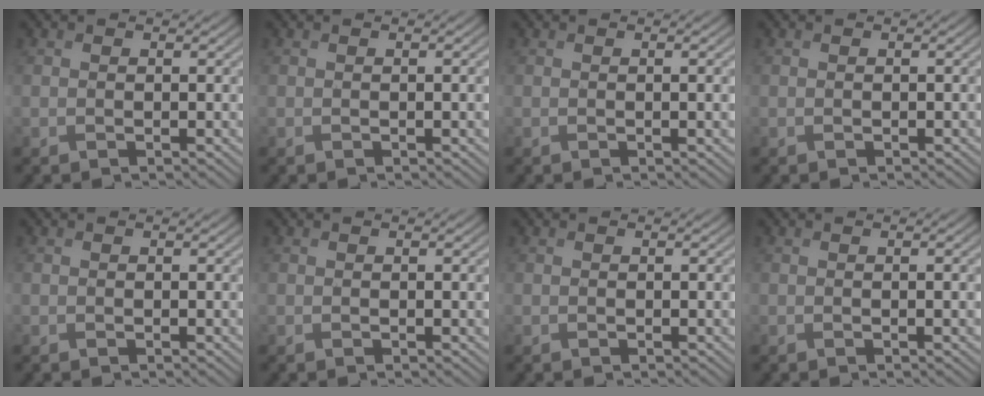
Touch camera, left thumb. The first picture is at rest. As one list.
[{"total": 1.8, "force": [-0.1, 0.3, 1.8], "torque": [-0.024, 0.002, -0.002]}, {"total": 2.7, "force": [0.0, 0.6, 2.6], "torque": [-0.035, 0.005, -0.001]}, {"total": 0.0}, {"total": 0.0}, {"total": 1.0, "force": [0.1, 0.1, 1.0], "torque": [-0.015, 0.002, 0.001]}, {"total": 0.0}, {"total": 2.4, "force": [0.0, 0.5, 2.3], "torque": [-0.030, 0.004, -0.001]}]